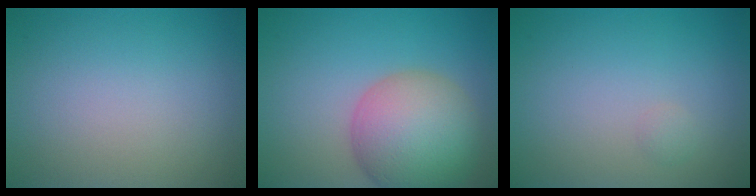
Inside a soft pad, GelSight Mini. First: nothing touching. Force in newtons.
{"total": 8.8, "press": 8.8, "slide": 0.5}
{"total": 0.5, "press": 0.5, "slide": 0.0}